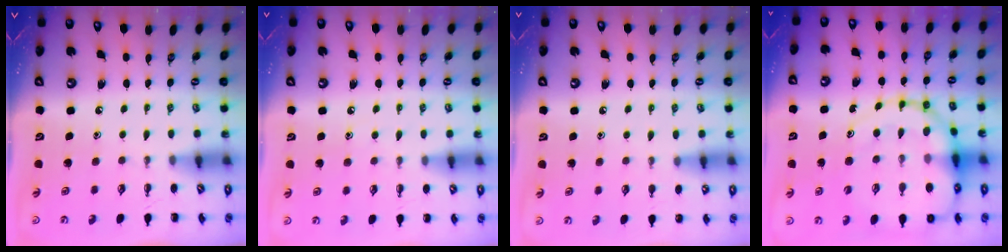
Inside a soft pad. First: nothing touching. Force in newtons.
{"total": 5.6, "press": 5.4, "slide": 1.4}
{"total": 6.2, "press": 5.8, "slide": 2.1}
{"total": 20.8, "press": 20.4, "slide": 4.1}